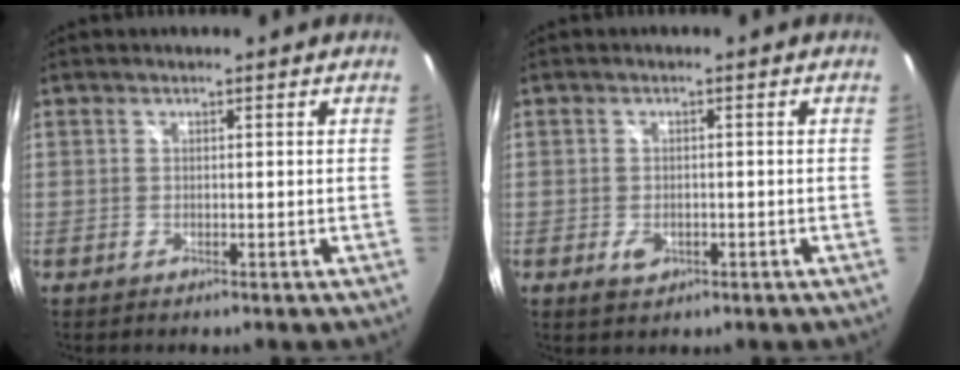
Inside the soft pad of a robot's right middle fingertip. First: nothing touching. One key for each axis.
{"total": 2.6, "fx": -1.1, "fy": 1.8, "fz": 1.6, "tx": -0.029, "ty": -0.004, "tz": -0.017}